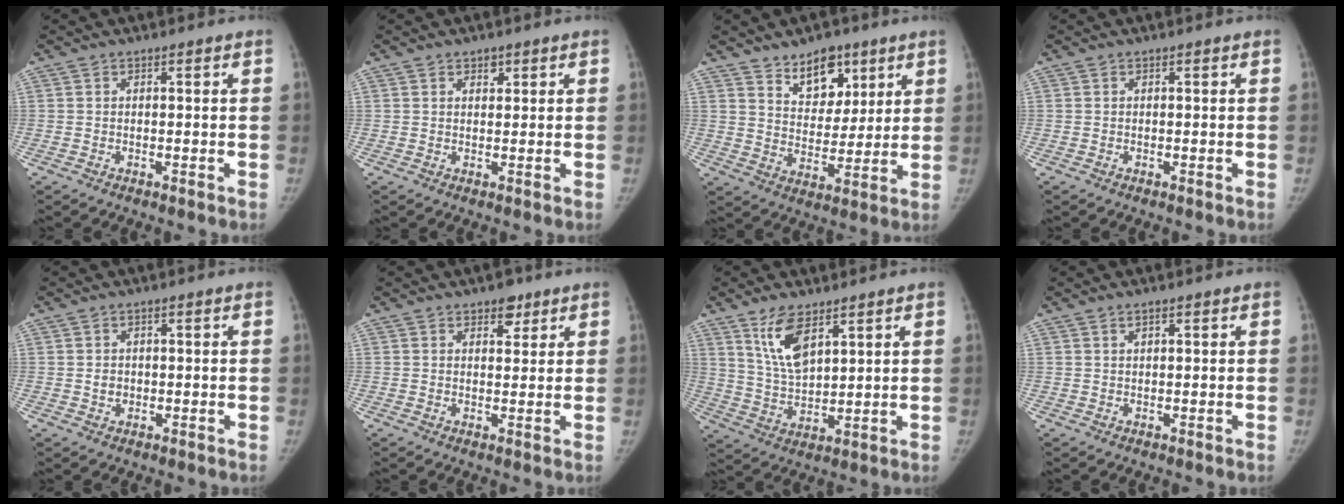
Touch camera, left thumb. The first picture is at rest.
{"total": 1.7, "force": [1.1, 1.1, 0.8], "torque": [-0.002, -0.005, 0.016]}
{"total": 10.8, "force": [6.9, 6.5, 5.2], "torque": [-0.044, -0.044, 0.117]}
{"total": 0.0}
{"total": 1.8, "force": [0.0, 1.6, 1.0], "torque": [-0.009, 0.002, 0.005]}
{"total": 3.5, "force": [2.2, 2.1, 1.8], "torque": [-0.004, -0.011, 0.031]}
{"total": 9.0, "force": [5.3, 3.8, 6.2], "torque": [-0.107, -0.031, 0.112]}
{"total": 1.1, "force": [0.7, 0.4, 0.8], "torque": [-0.012, -0.001, 0.012]}